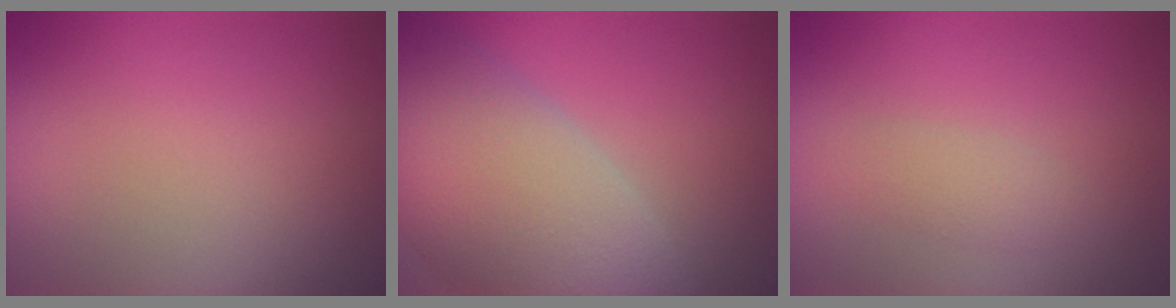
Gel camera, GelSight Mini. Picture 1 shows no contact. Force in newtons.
{"total": 10.7, "press": 10.7, "slide": 1.0}
{"total": 1.4, "press": 1.4, "slide": 0.1}